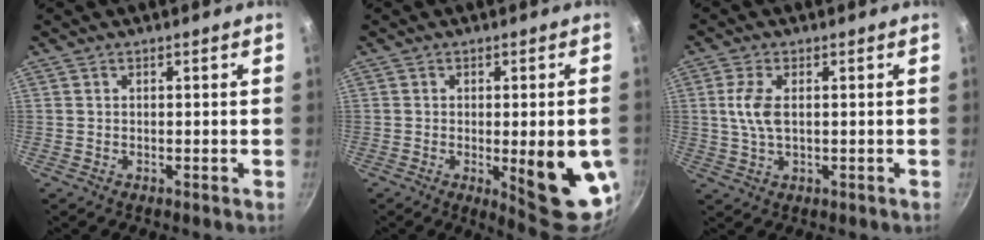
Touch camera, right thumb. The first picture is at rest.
{"total": 15.0, "force": [-2.9, 4.2, 14.1], "torque": [-0.152, -0.005, -0.027]}
{"total": 5.4, "force": [0.7, 2.5, 4.7], "torque": [-0.102, 0.003, 0.011]}